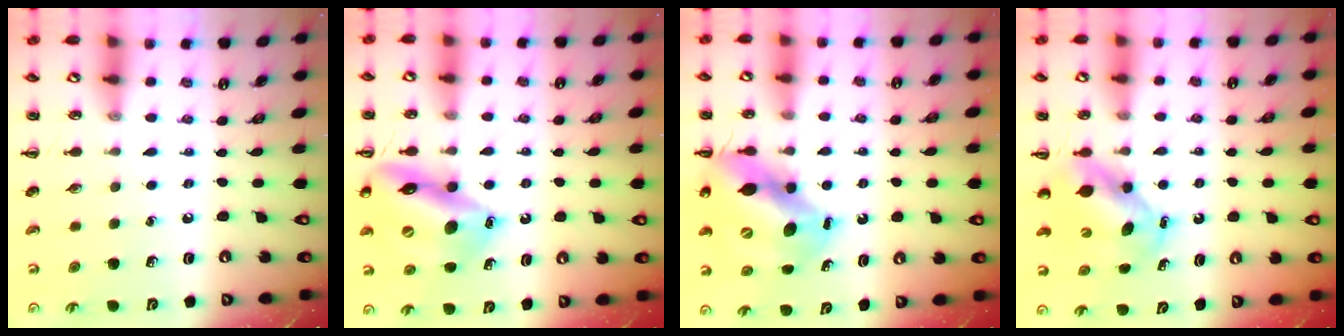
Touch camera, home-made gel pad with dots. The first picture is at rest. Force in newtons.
{"total": 17.5, "press": 17.1, "slide": 3.6}
{"total": 11.8, "press": 11.4, "slide": 3.1}
{"total": 5.6, "press": 5.5, "slide": 1.1}